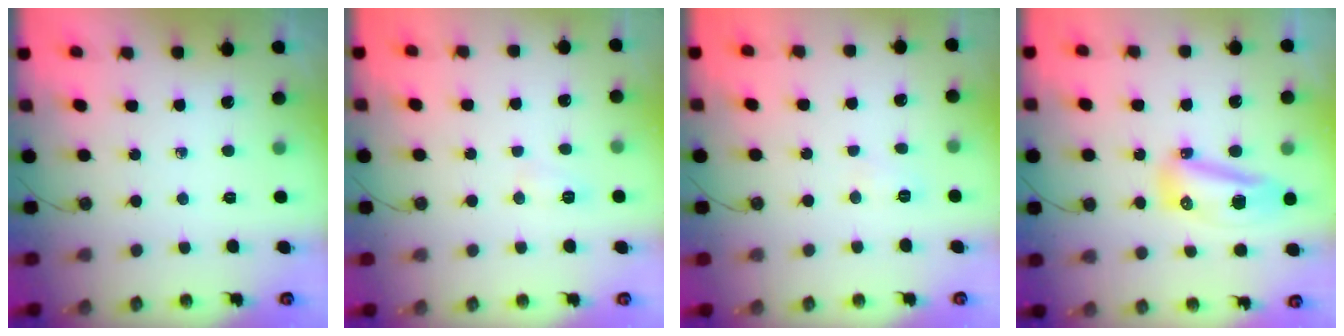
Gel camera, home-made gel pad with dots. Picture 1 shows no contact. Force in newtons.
{"total": 6.6, "press": 5.7, "slide": 3.4}
{"total": 18.9, "press": 5.9, "slide": 17.9}
{"total": 17.3, "press": 12.3, "slide": 12.1}